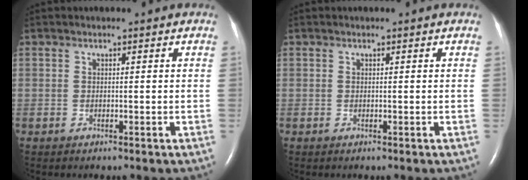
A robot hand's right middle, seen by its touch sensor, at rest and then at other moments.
{"total": 0.0}